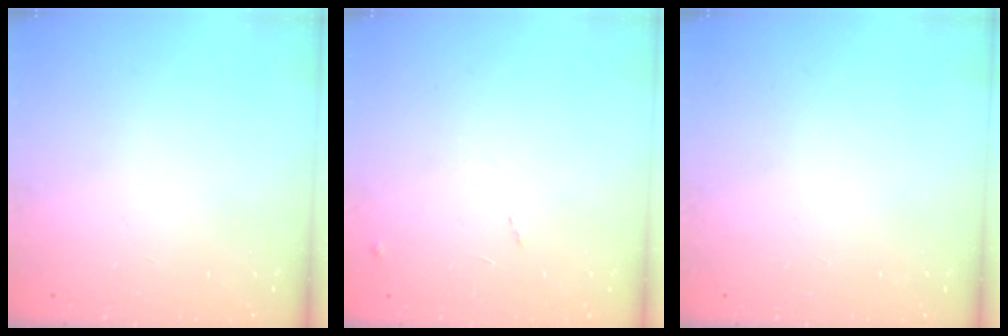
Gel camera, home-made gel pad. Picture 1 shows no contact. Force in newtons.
{"total": 6.8, "press": 6.8, "slide": 0.6}
{"total": 0.0}